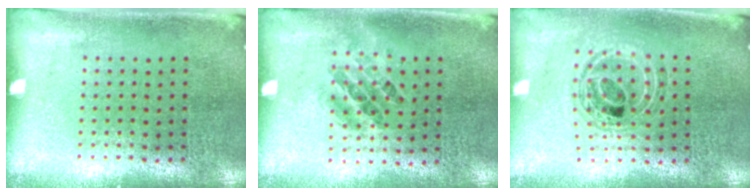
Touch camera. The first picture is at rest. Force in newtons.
{"total": 0.9, "press": 0.8, "slide": 0.5}
{"total": 0.7, "press": 0.7, "slide": 0.1}